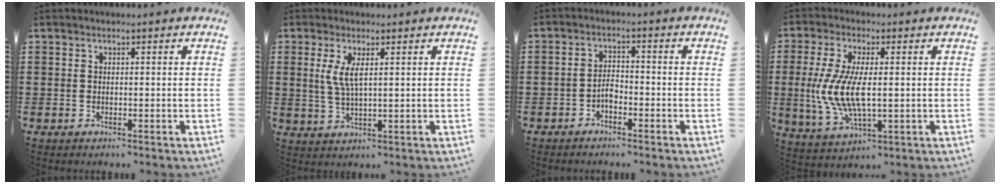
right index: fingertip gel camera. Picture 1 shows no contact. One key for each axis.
{"total": 4.3, "fx": 1.3, "fy": 1.1, "fz": 3.9, "tx": -0.089, "ty": -0.001, "tz": 0.018}
{"total": 2.4, "fx": -1.5, "fy": 1.1, "fz": 1.5, "tx": -0.032, "ty": 0.005, "tz": -0.031}
{"total": 9.1, "fx": -0.2, "fy": 3.4, "fz": 8.4, "tx": -0.201, "ty": -0.014, "tz": -0.012}